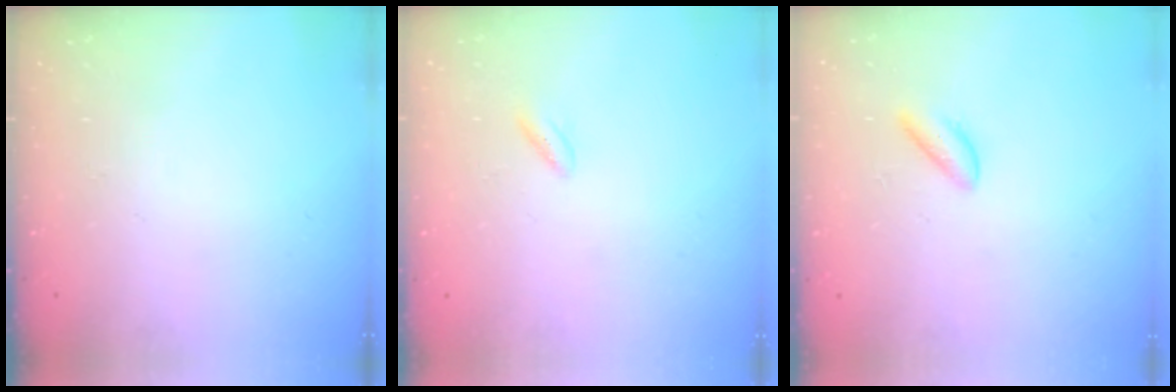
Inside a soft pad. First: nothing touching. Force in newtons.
{"total": 1.3, "press": 1.2, "slide": 0.5}
{"total": 1.9, "press": 1.9, "slide": 0.4}